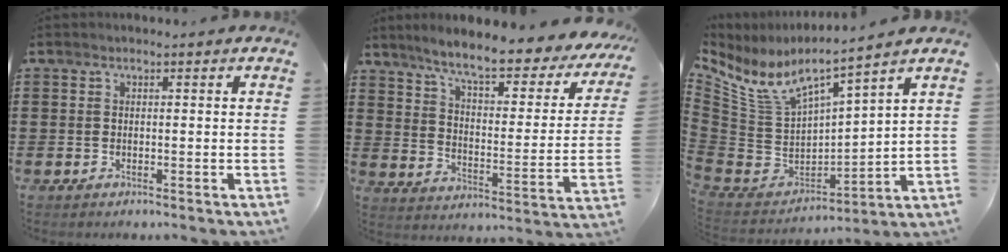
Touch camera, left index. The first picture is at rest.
{"total": 8.0, "force": [6.5, 0.3, 4.7], "torque": [-0.107, -0.043, 0.102]}
{"total": 6.6, "force": [4.9, 1.6, 4.0], "torque": [-0.104, -0.047, 0.083]}